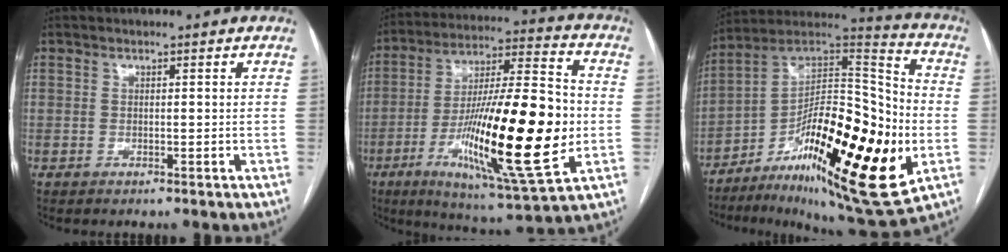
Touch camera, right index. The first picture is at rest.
{"total": 25.8, "force": [-5.0, 3.2, 25.1], "torque": [-0.426, -0.022, -0.081]}
{"total": 30.1, "force": [-9.0, 7.2, 27.8], "torque": [-0.438, -0.019, -0.135]}